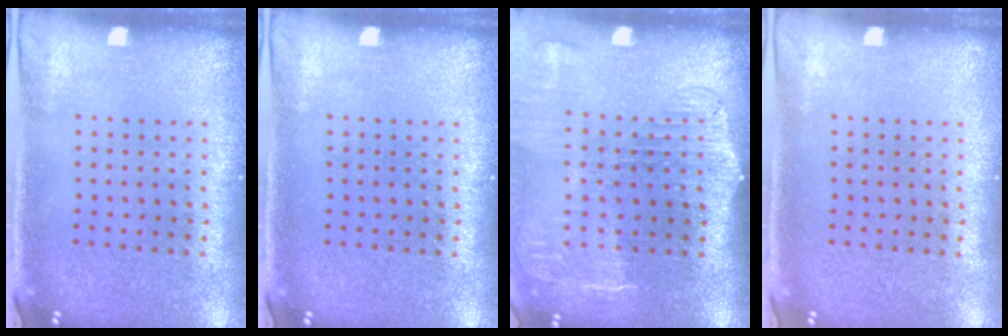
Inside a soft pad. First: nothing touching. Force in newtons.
{"total": 0.0}
{"total": 2.1, "press": 1.7, "slide": 1.2}
{"total": 0.0}